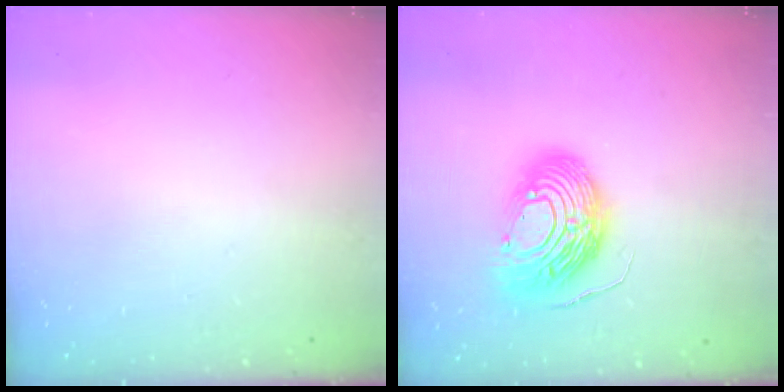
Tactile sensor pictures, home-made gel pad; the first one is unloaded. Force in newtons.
{"total": 16.0, "press": 15.8, "slide": 2.4}